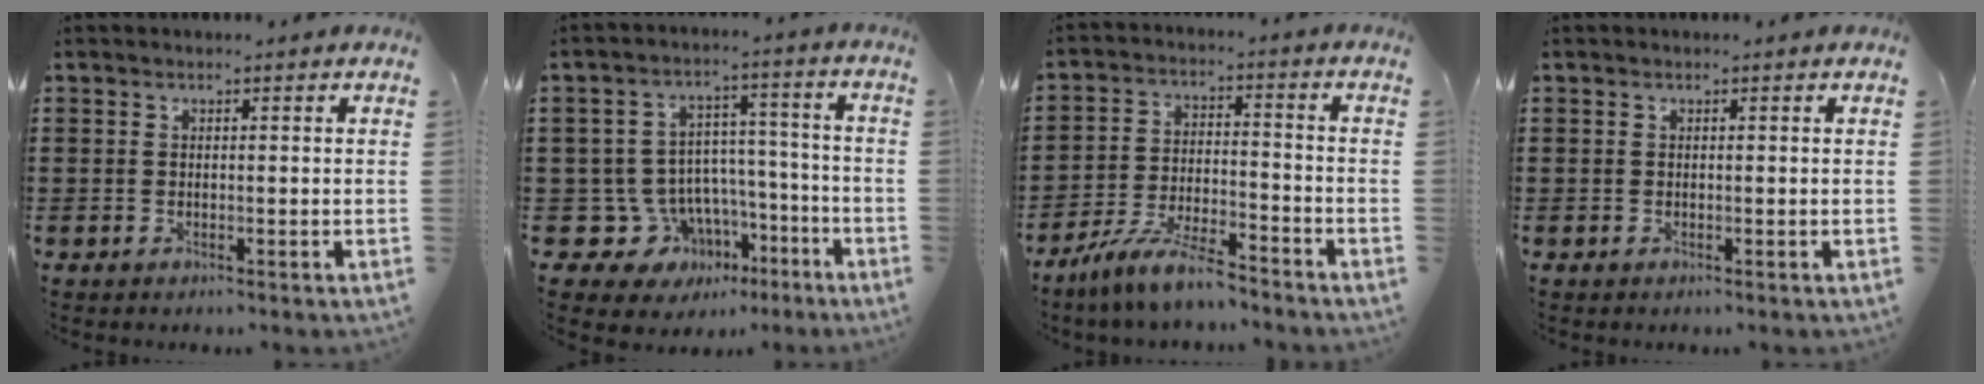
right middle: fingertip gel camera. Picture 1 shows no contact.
{"total": 9.4, "force": [-4.9, 7.9, 1.8], "torque": [-0.057, 0.016, -0.079]}
{"total": 7.7, "force": [-6.7, 0.8, 3.8], "torque": [-0.088, -0.001, -0.131]}
{"total": 0.0}